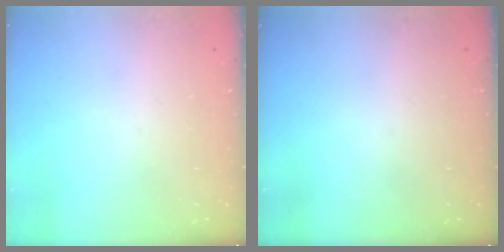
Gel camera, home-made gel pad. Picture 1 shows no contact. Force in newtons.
{"total": 0.0}